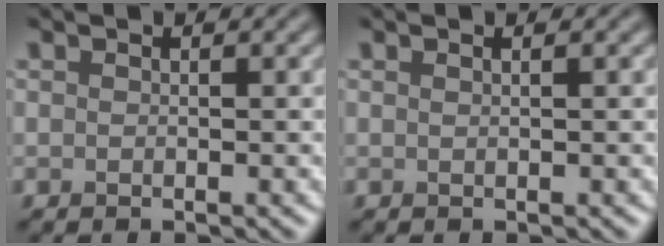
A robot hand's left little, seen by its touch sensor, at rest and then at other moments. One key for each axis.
{"total": 0.7, "fx": 0.4, "fy": 0.2, "fz": 0.5, "tx": -0.005, "ty": 0.001, "tz": 0.001}